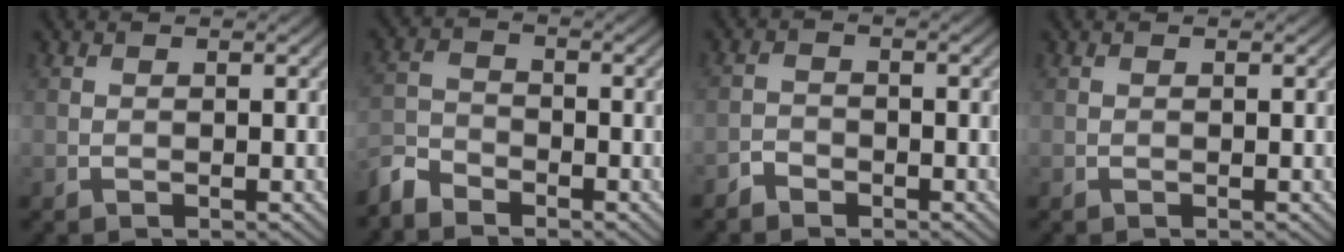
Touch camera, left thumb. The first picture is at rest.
{"total": 4.2, "force": [-3.8, 1.6, 1.1], "torque": [-0.027, -0.010, -0.092]}
{"total": 2.0, "force": [-1.7, 1.0, 0.5], "torque": [-0.007, 0.001, -0.039]}
{"total": 0.0}